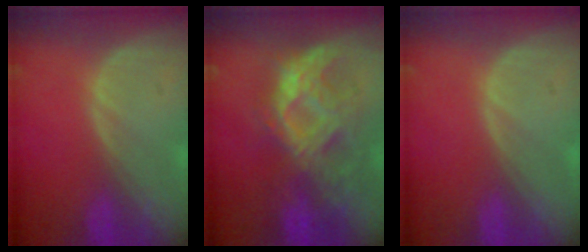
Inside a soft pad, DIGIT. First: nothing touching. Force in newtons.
{"total": 9.5, "press": 8.9, "slide": 3.5}
{"total": 0.0}